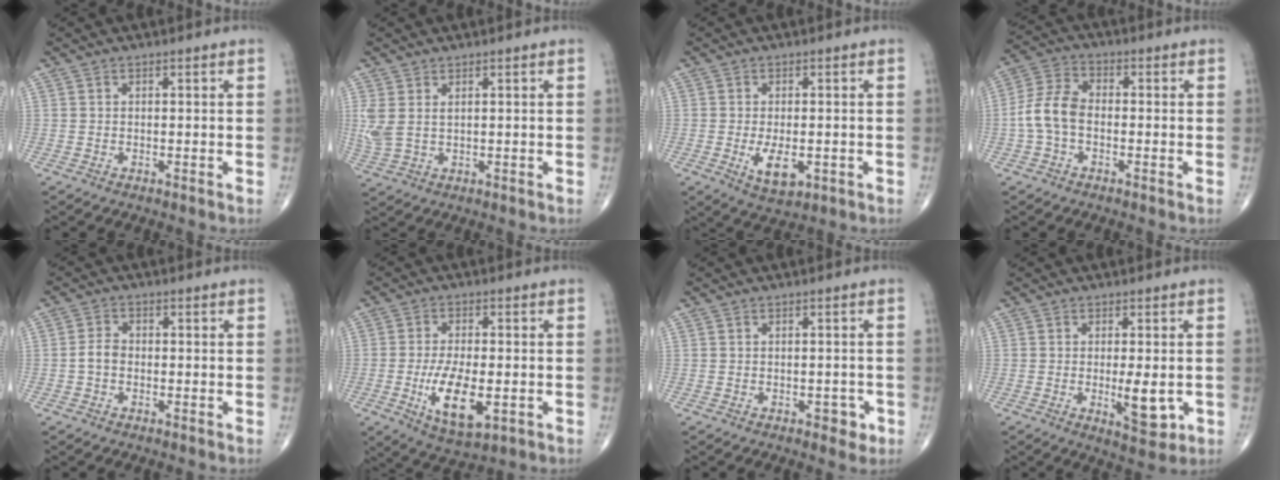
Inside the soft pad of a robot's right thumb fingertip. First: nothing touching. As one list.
[{"total": 4.5, "force": [1.3, 2.4, 3.5], "torque": [-0.100, 0.001, 0.036]}, {"total": 6.1, "force": [-1.5, 3.1, 5.1], "torque": [-0.081, -0.010, -0.017]}, {"total": 7.6, "force": [-1.4, 4.8, 5.8], "torque": [-0.120, 0.025, -0.038]}, {"total": 2.0, "force": [-0.5, 1.4, 1.3], "torque": [-0.021, 0.006, -0.014]}, {"total": 11.1, "force": [-2.7, 4.8, 9.6], "torque": [-0.167, -0.009, -0.039]}, {"total": 2.7, "force": [-1.1, 1.6, 1.9], "torque": [-0.010, 0.006, -0.012]}, {"total": 6.5, "force": [-1.0, 2.3, 6.1], "torque": [-0.083, -0.014, -0.008]}]